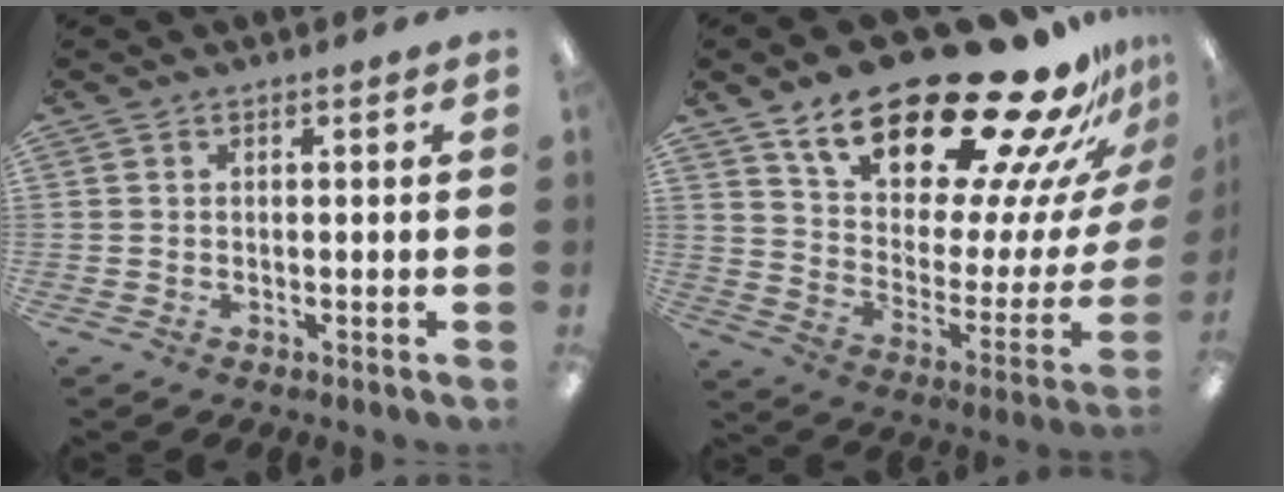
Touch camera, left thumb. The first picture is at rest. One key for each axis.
{"total": 27.4, "fx": 20.8, "fy": 8.6, "fz": 15.6, "tx": -0.228, "ty": -0.155, "tz": 0.349}